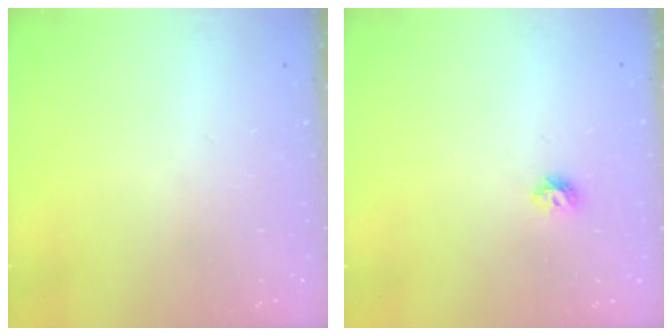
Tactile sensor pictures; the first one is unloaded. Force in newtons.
{"total": 4.9, "press": 4.8, "slide": 0.9}